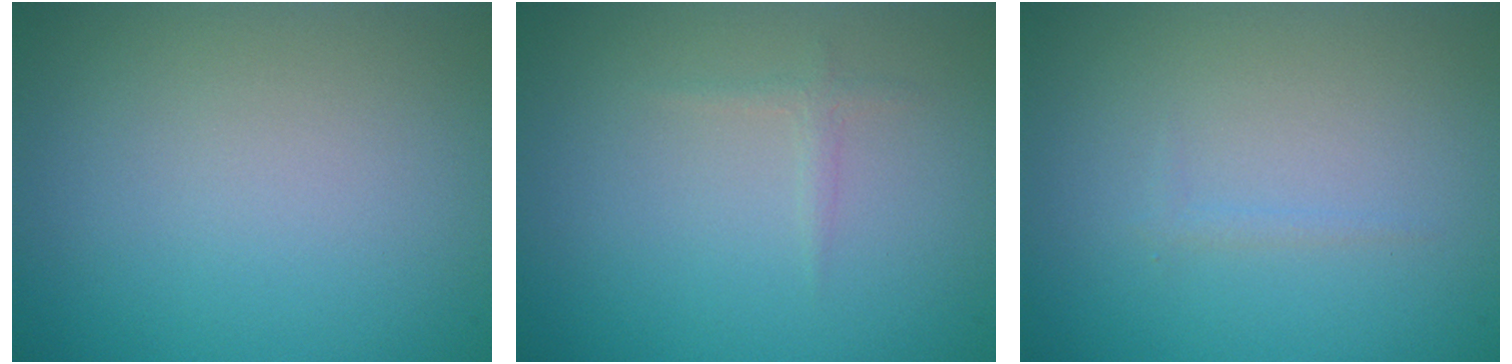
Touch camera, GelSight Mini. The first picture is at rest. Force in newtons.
{"total": 0.7, "press": 0.7, "slide": 0.1}
{"total": 0.6, "press": 0.5, "slide": 0.1}